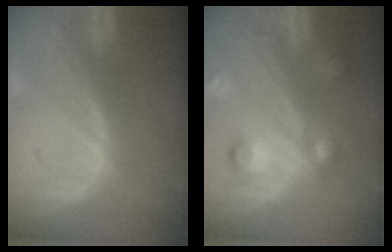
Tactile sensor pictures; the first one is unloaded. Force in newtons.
{"total": 6.0, "press": 6.0, "slide": 0.3}